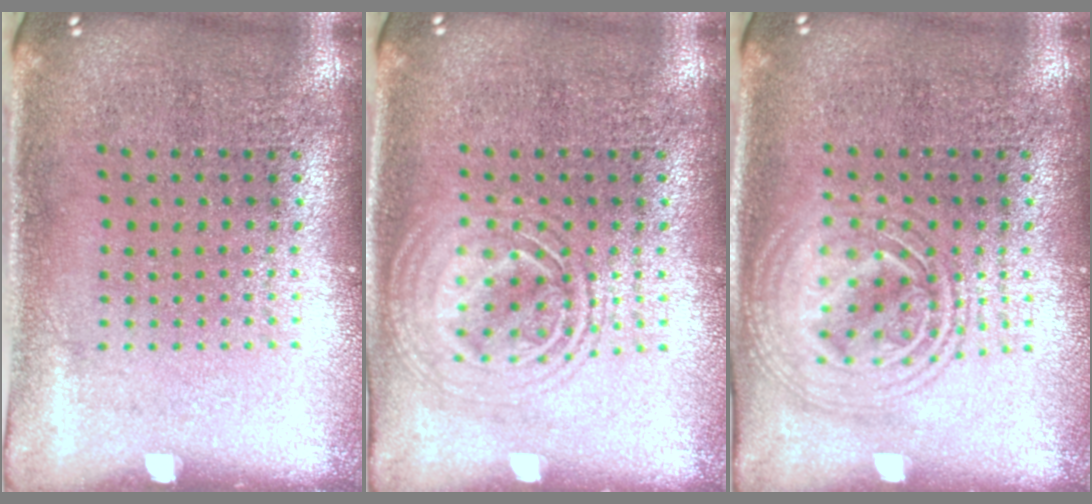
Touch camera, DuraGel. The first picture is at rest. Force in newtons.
{"total": 2.8, "press": 2.7, "slide": 0.4}
{"total": 2.4, "press": 2.4, "slide": 0.2}